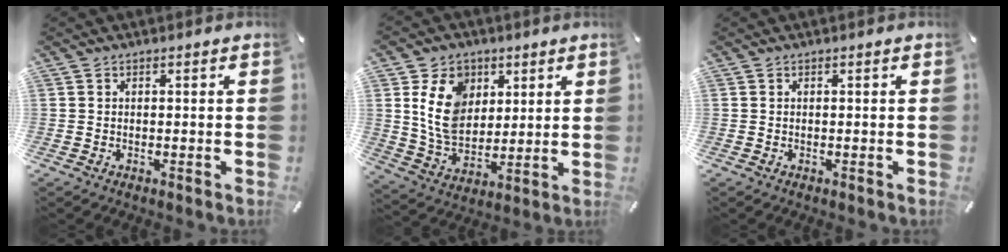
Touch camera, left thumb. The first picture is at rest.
{"total": 12.2, "force": [4.0, 9.6, 6.5], "torque": [-0.135, -0.003, 0.075]}
{"total": 0.0}